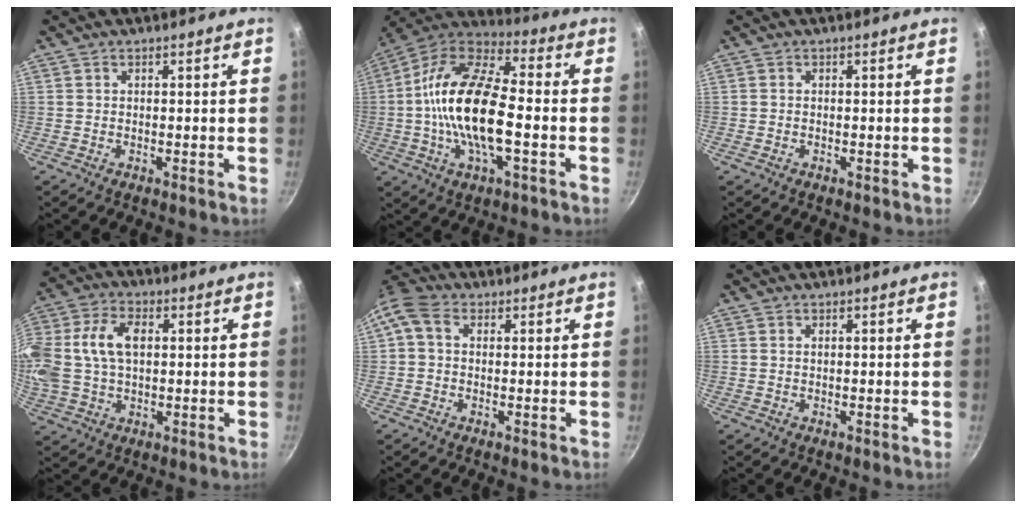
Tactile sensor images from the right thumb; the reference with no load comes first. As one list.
[{"total": 20.3, "force": [-2.4, 8.7, 18.2], "torque": [-0.337, 0.035, -0.064]}, {"total": 0.0}, {"total": 17.7, "force": [2.5, 12.0, 12.9], "torque": [-0.289, 0.032, 0.039]}, {"total": 6.4, "force": [1.2, 4.8, 4.1], "torque": [-0.092, 0.019, 0.008]}, {"total": 0.0}]